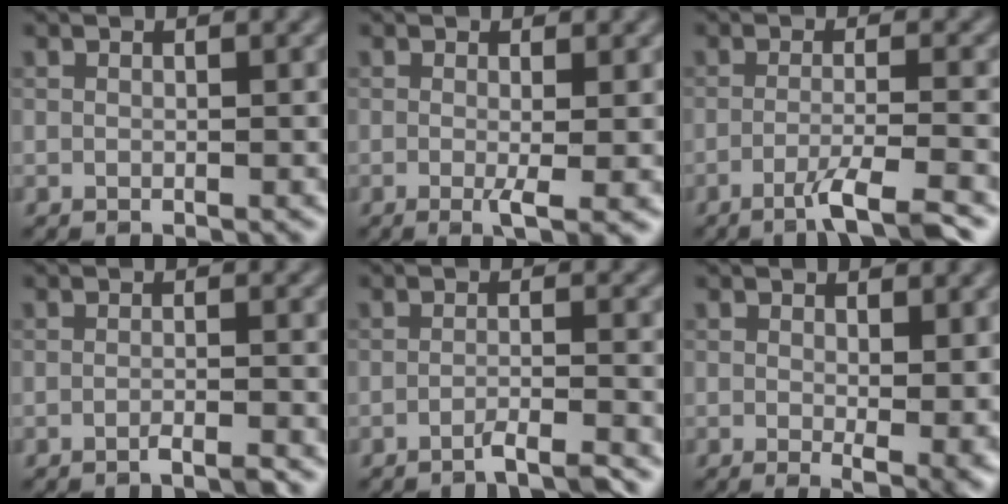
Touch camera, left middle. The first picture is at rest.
{"total": 2.6, "force": [-0.4, 0.4, 2.5], "torque": [-0.045, -0.011, -0.006]}
{"total": 4.2, "force": [-2.6, 0.5, 3.3], "torque": [-0.051, 0.003, -0.056]}
{"total": 1.5, "force": [-1.1, 0.1, 1.0], "torque": [-0.011, -0.001, -0.025]}
{"total": 2.6, "force": [-2.1, 0.2, 1.5], "torque": [-0.018, 0.001, -0.047]}
{"total": 3.5, "force": [0.5, 1.1, 3.3], "torque": [-0.042, -0.014, 0.012]}